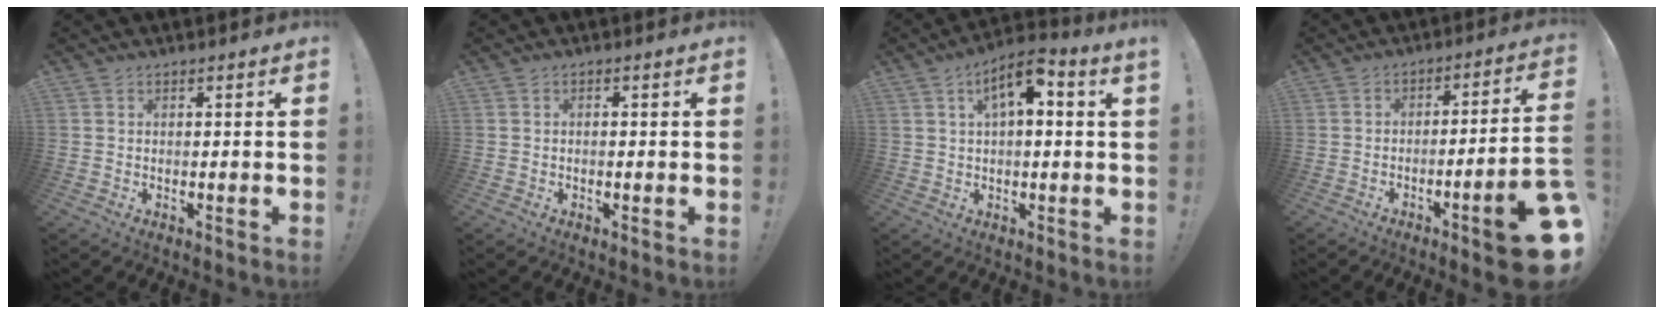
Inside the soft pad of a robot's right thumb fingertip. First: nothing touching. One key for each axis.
{"total": 0.6, "fx": -0.4, "fy": 0.1, "fz": 0.4, "tx": -0.012, "ty": 0.003, "tz": -0.007}
{"total": 7.6, "fx": 2.6, "fy": 2.1, "fz": 6.8, "tx": -0.108, "ty": -0.005, "tz": 0.040}
{"total": 14.1, "fx": -6.5, "fy": 1.9, "fz": 12.4, "tx": -0.157, "ty": 0.029, "tz": -0.093}